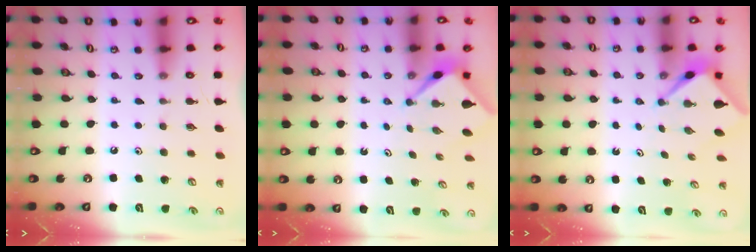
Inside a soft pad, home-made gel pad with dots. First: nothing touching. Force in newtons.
{"total": 2.7, "press": 2.7, "slide": 0.2}
{"total": 2.7, "press": 2.7, "slide": 0.1}